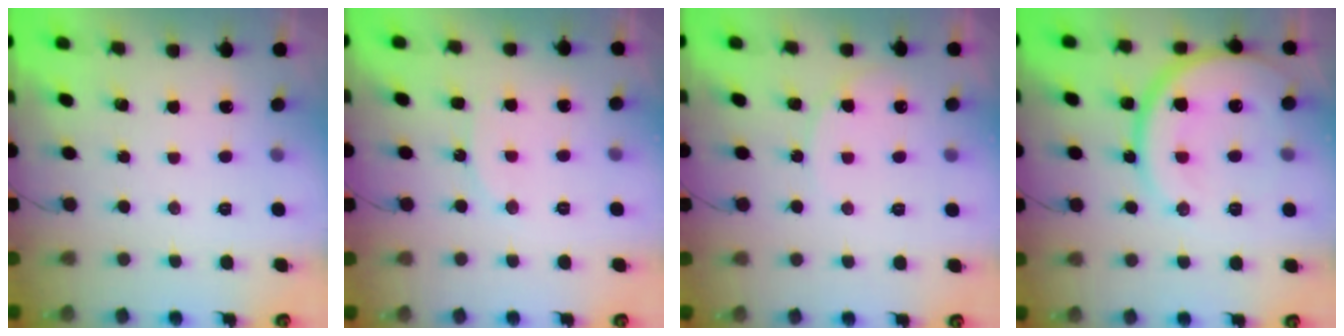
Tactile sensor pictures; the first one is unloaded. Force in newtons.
{"total": 7.5, "press": 7.4, "slide": 0.7}
{"total": 6.0, "press": 6.0, "slide": 0.5}
{"total": 18.3, "press": 18.2, "slide": 1.6}